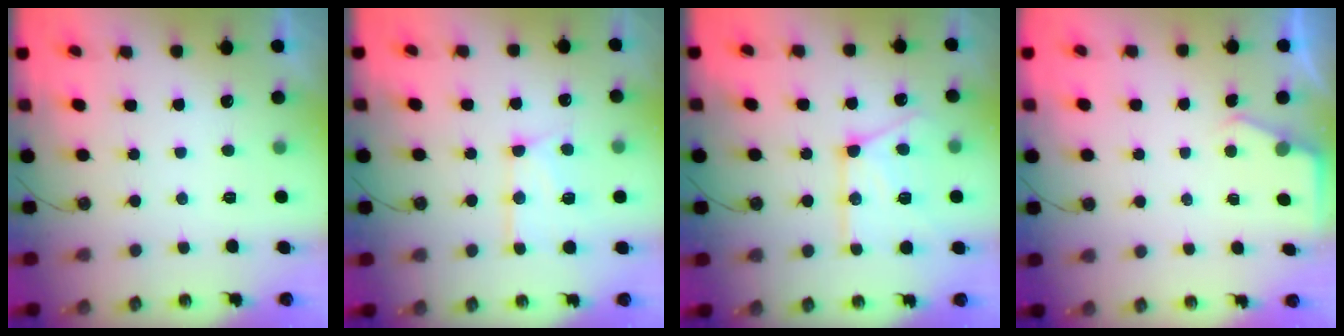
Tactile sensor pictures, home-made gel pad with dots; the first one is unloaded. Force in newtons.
{"total": 13.5, "press": 13.5, "slide": 0.9}
{"total": 16.1, "press": 16.0, "slide": 1.8}
{"total": 2.8, "press": 2.8, "slide": 0.4}